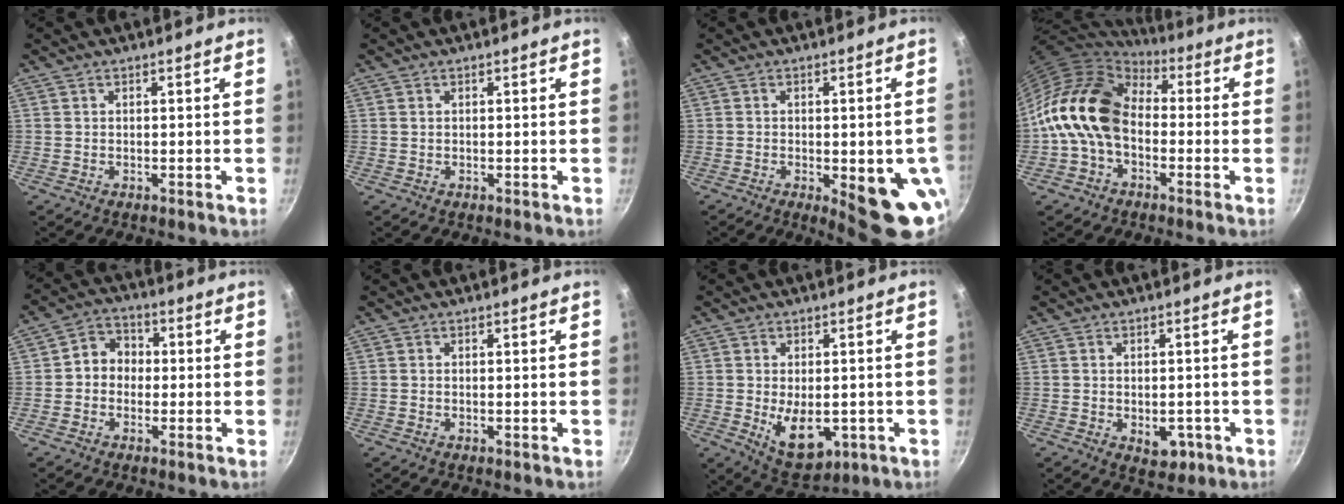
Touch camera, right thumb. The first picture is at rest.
{"total": 0.0}
{"total": 13.3, "force": [-3.5, 4.4, 12.0], "torque": [-0.114, 0.000, -0.035]}
{"total": 15.9, "force": [-0.9, 11.3, 11.1], "torque": [-0.174, 0.039, -0.034]}
{"total": 6.2, "force": [-0.3, 5.4, 3.1], "torque": [-0.018, 0.017, -0.020]}
{"total": 0.0}
{"total": 9.7, "force": [-1.8, 5.8, 7.6], "torque": [-0.096, -0.010, -0.006]}
{"total": 4.8, "force": [-1.5, 3.2, 3.4], "torque": [-0.025, 0.005, -0.013]}